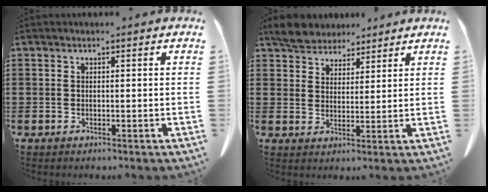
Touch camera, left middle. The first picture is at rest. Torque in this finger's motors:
{"motor_torque": [0.03, -0.02, 0.07, 0.03]}